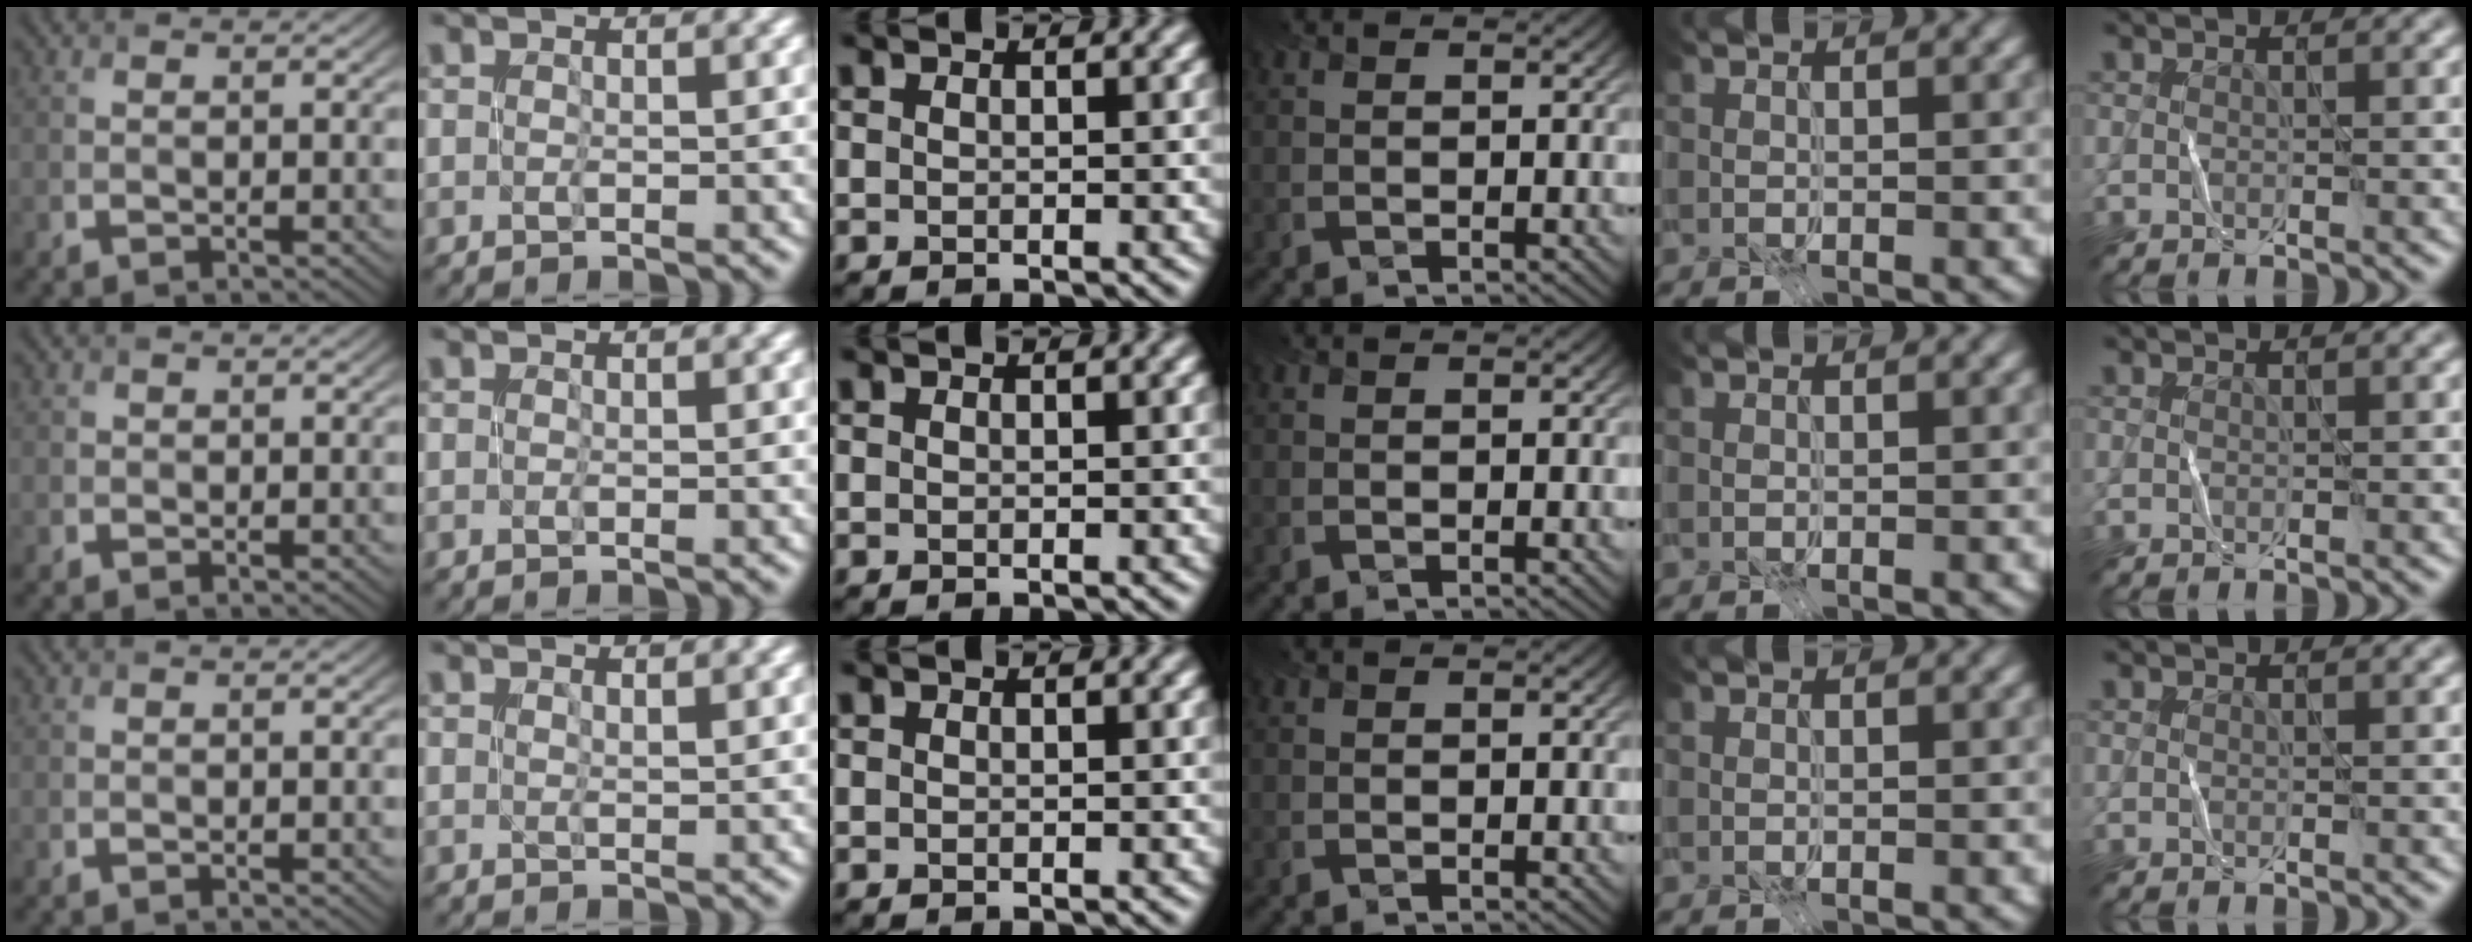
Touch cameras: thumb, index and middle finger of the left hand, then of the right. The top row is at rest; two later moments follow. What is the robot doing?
{"motion": "fold", "object": "receipt paper"}